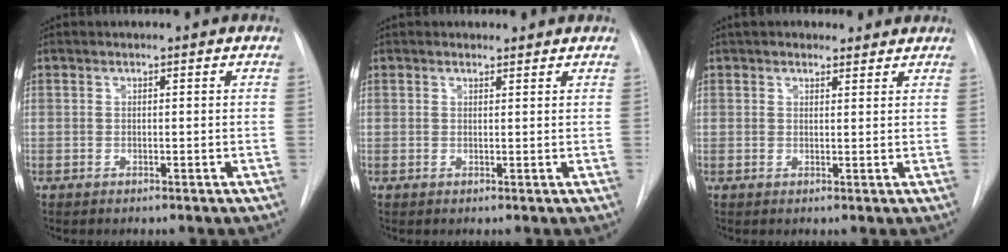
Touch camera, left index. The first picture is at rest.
{"total": 0.8, "force": [0.6, 0.6, 0.0], "torque": [0.001, 0.003, 0.005]}
{"total": 5.1, "force": [4.1, 2.4, 1.8], "torque": [-0.016, 0.020, 0.053]}